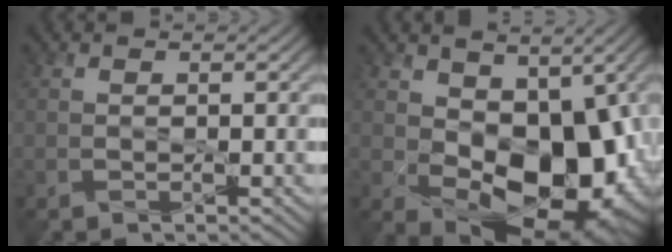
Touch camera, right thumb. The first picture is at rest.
{"total": 13.5, "force": [-0.6, 8.6, 10.4], "torque": [-0.143, -0.032, 0.005]}